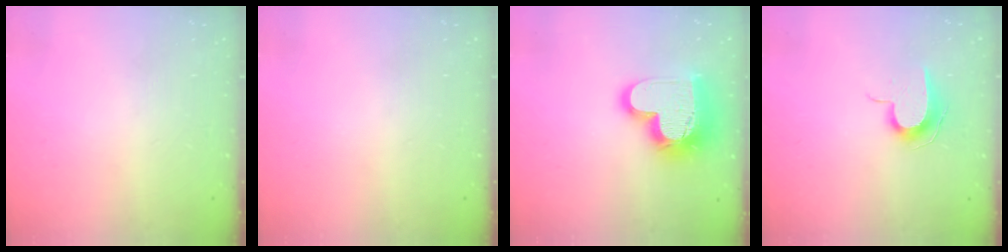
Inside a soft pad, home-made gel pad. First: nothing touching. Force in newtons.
{"total": 0.0}
{"total": 18.2, "press": 18.2, "slide": 1.7}
{"total": 8.3, "press": 8.2, "slide": 0.8}